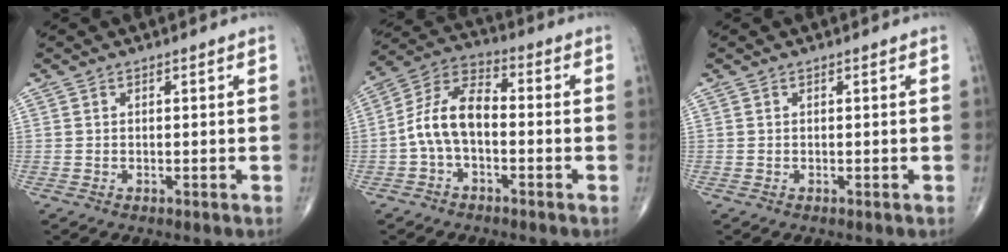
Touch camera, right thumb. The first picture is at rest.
{"total": 9.7, "force": [-1.7, 5.4, 7.9], "torque": [-0.150, 0.040, -0.043]}
{"total": 0.0}